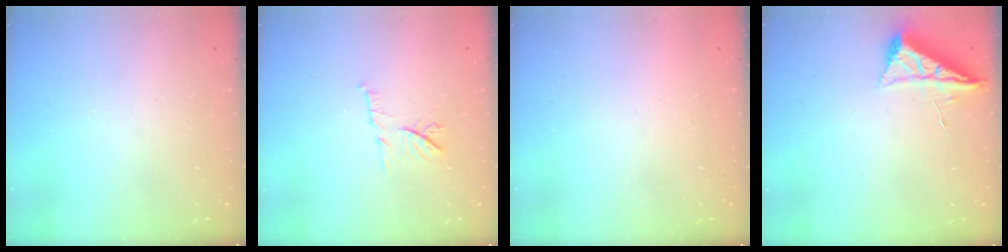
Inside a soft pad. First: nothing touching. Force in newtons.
{"total": 7.5, "press": 7.5, "slide": 0.7}
{"total": 1.7, "press": 1.7, "slide": 0.1}
{"total": 6.5, "press": 6.5, "slide": 0.8}